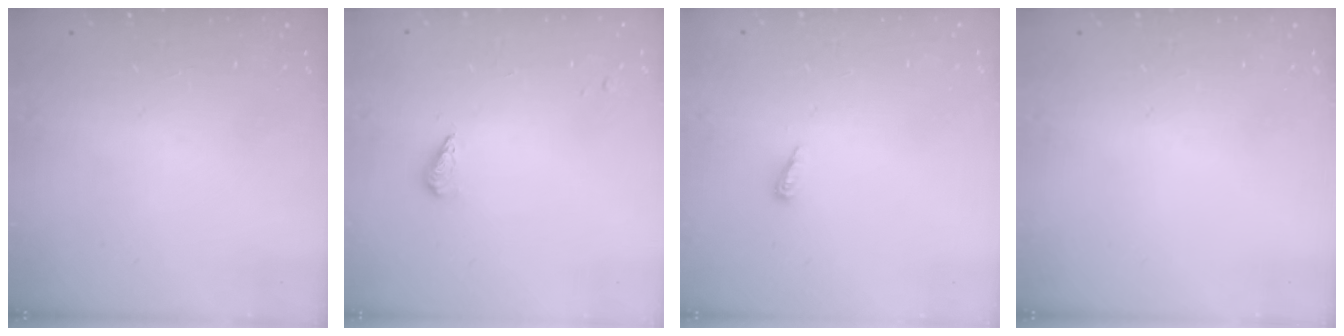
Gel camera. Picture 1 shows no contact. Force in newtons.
{"total": 3.6, "press": 3.5, "slide": 1.1}
{"total": 4.2, "press": 4.1, "slide": 0.4}
{"total": 0.0}